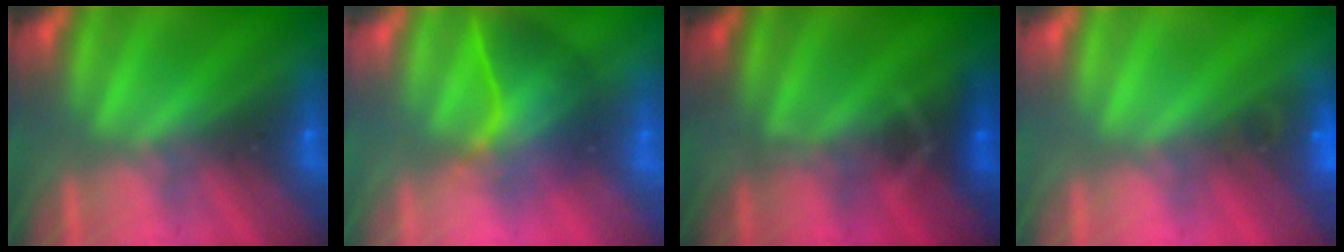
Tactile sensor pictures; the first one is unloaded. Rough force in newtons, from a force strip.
{"total": 3.6}
{"total": 3.3}
{"total": 4.5}